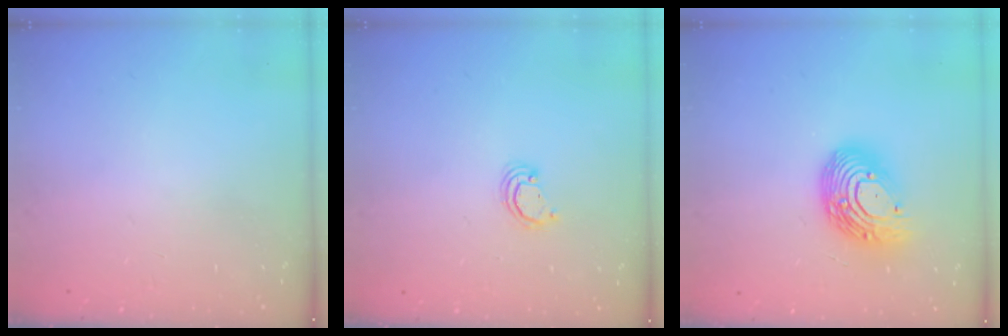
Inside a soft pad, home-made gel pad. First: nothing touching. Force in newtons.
{"total": 2.0, "press": 2.0, "slide": 0.2}
{"total": 16.4, "press": 16.4, "slide": 1.2}